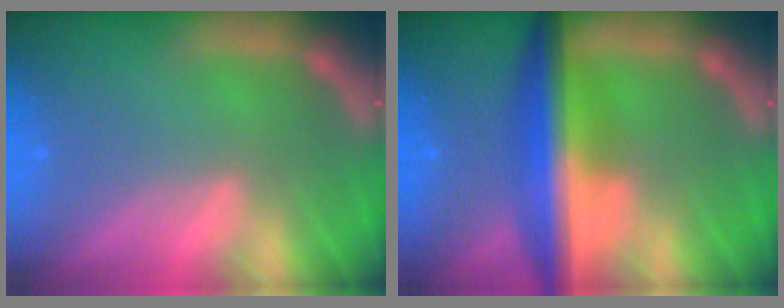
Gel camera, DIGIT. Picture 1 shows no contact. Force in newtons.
{"total": 8.0}